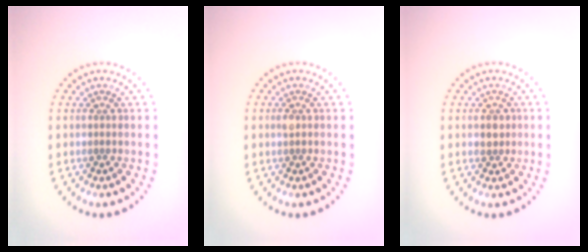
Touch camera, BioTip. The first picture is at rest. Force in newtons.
{"total": 0.5, "press": 0.5, "slide": 0.3}
{"total": 1.4, "press": 1.3, "slide": 0.4}